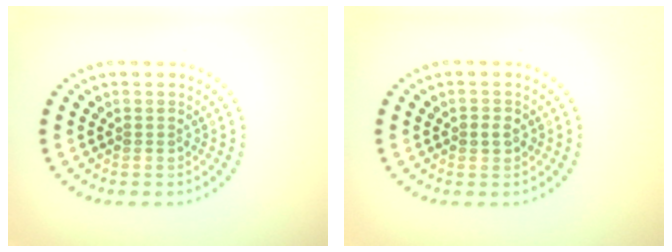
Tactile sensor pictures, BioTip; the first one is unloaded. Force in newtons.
{"total": 1.1, "press": 1.1, "slide": 0.2}